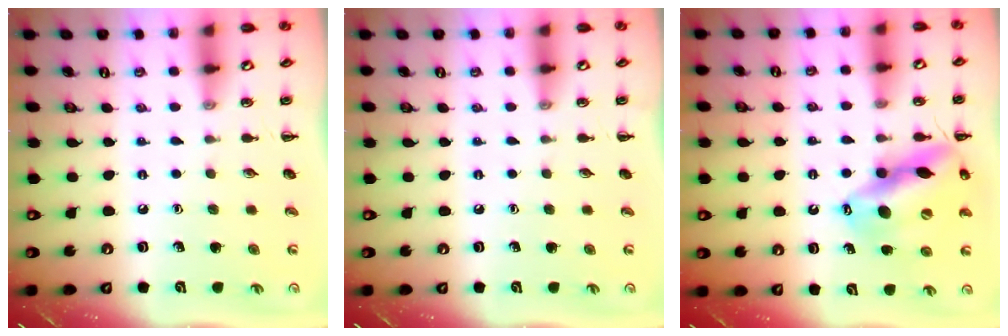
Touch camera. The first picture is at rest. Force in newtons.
{"total": 0.0}
{"total": 16.5, "press": 16.2, "slide": 3.5}